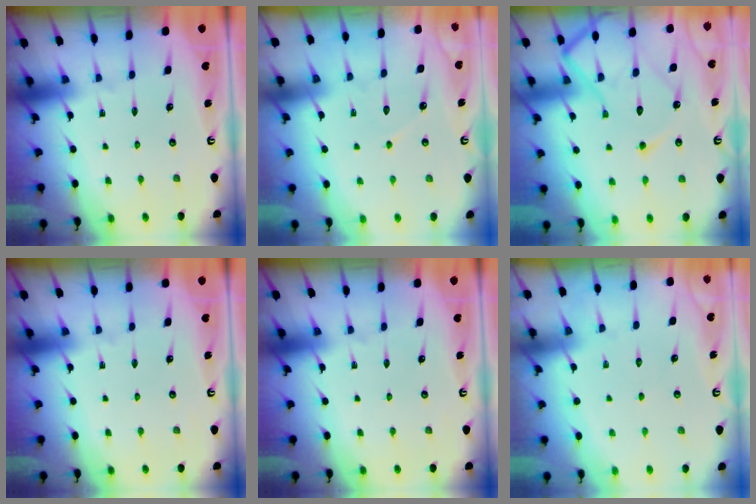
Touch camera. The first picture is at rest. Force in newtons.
{"total": 5.3, "press": 5.2, "slide": 0.6}
{"total": 13.6, "press": 13.5, "slide": 1.3}
{"total": 0.0}
{"total": 0.0}
{"total": 5.9, "press": 5.8, "slide": 0.7}